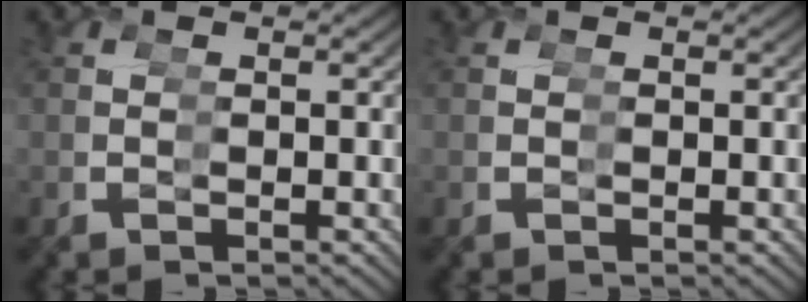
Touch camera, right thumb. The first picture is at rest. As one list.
[{"total": 0.0}]